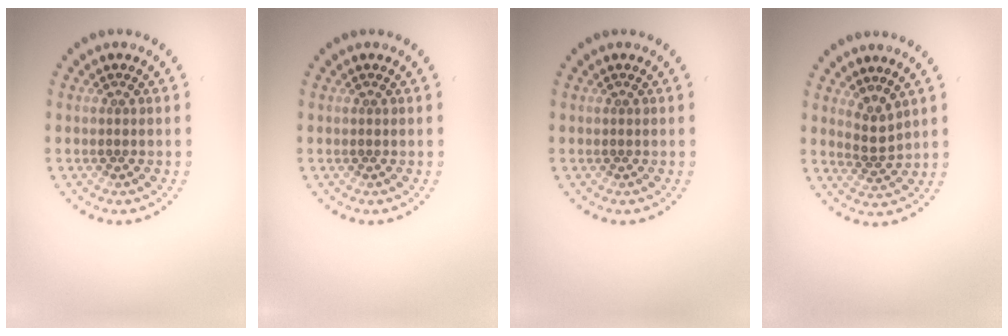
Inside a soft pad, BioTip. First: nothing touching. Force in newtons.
{"total": 0.0}
{"total": 0.0}
{"total": 1.9, "press": 1.4, "slide": 1.2}